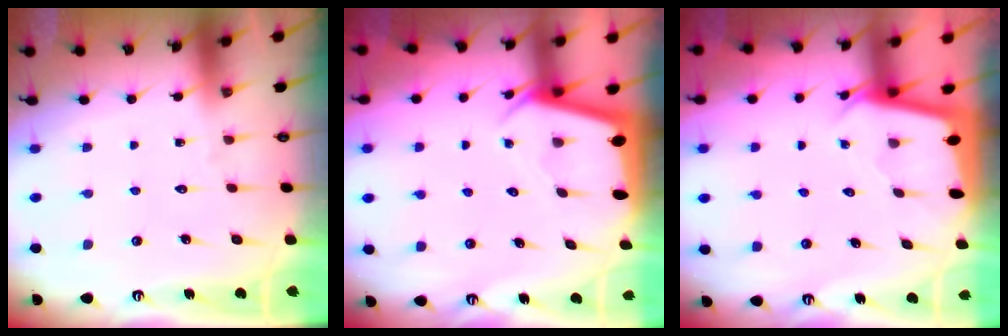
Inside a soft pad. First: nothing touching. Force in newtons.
{"total": 2.5, "press": 2.5, "slide": 0.2}
{"total": 2.2, "press": 2.1, "slide": 0.3}